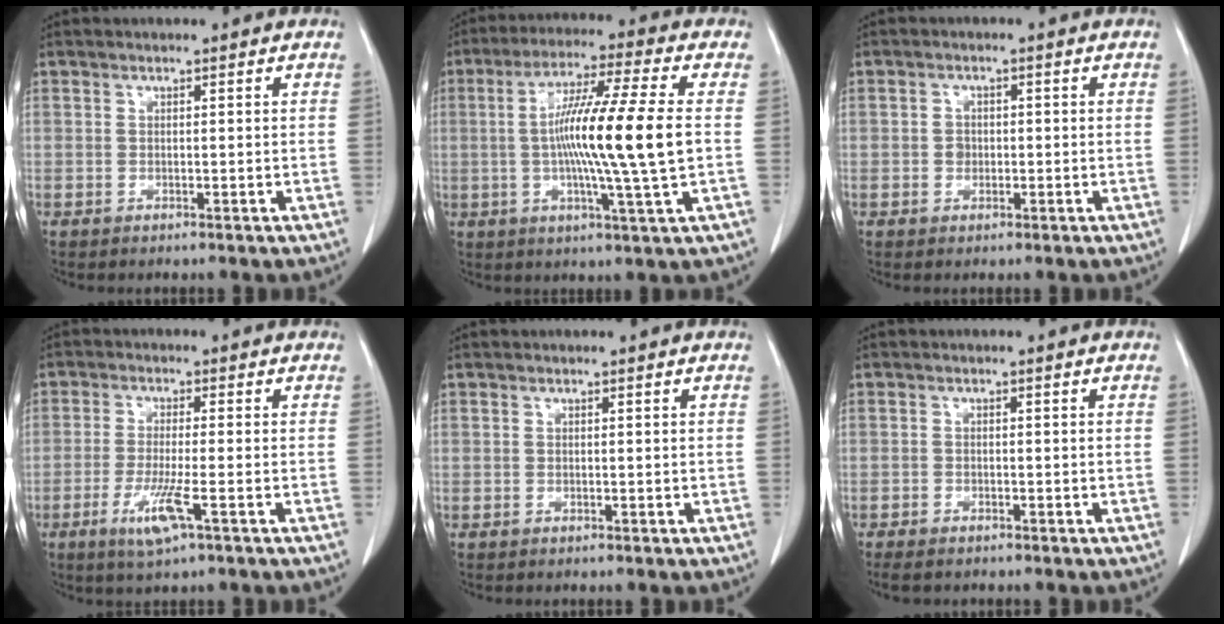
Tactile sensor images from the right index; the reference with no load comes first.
{"total": 14.7, "force": [-0.2, -0.9, 14.6], "torque": [-0.265, -0.005, -0.013]}
{"total": 1.7, "force": [-0.3, 1.5, 0.8], "torque": [-0.008, 0.006, -0.006]}
{"total": 5.9, "force": [-2.7, 0.0, 5.3], "torque": [-0.106, -0.016, -0.051]}
{"total": 0.0}
{"total": 2.6, "force": [-2.1, 0.9, 1.1], "torque": [-0.018, -0.004, -0.033]}